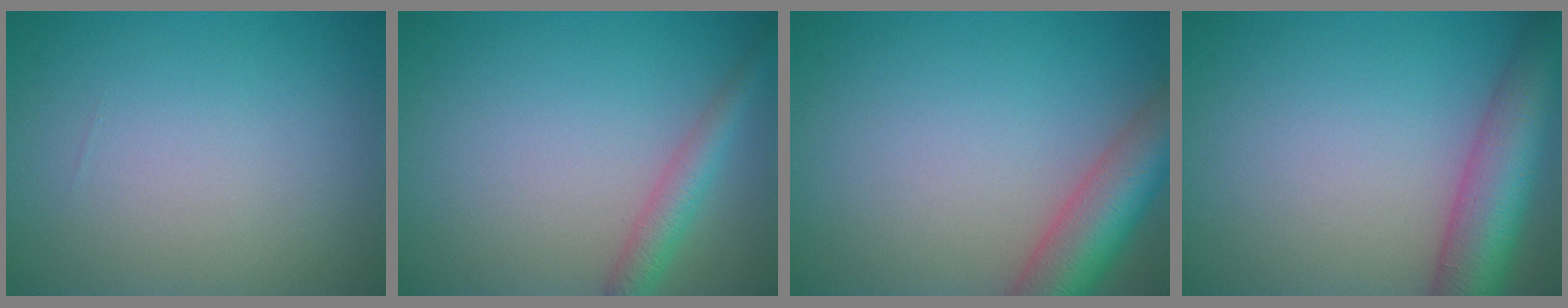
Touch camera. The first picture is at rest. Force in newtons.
{"total": 2.8, "press": 2.8, "slide": 0.1}
{"total": 7.1, "press": 7.1, "slide": 0.4}
{"total": 8.2, "press": 8.2, "slide": 0.3}